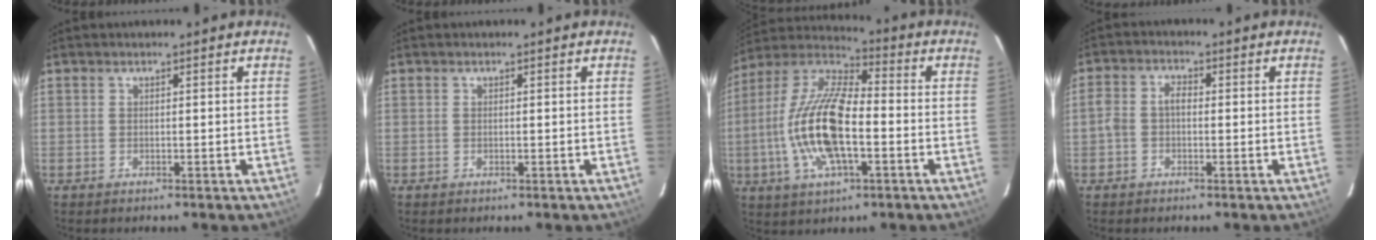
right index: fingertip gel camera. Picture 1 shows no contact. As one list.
[{"total": 0.0}, {"total": 17.8, "force": [-3.7, 6.8, 16.0], "torque": [-0.326, -0.001, -0.079]}, {"total": 3.1, "force": [-0.9, 2.1, 2.1], "torque": [-0.044, 0.013, -0.020]}]